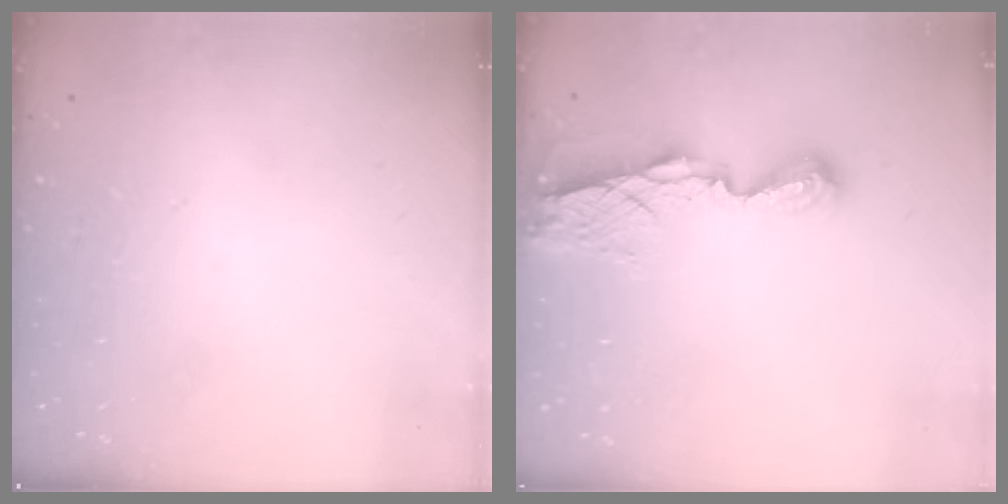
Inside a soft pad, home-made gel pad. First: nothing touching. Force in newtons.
{"total": 7.1, "press": 7.1, "slide": 0.2}